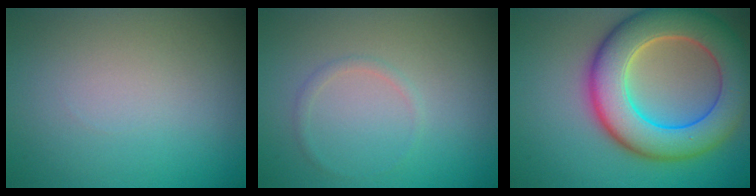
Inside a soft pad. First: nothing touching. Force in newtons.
{"total": 0.8, "press": 0.8, "slide": 0.0}
{"total": 10.5, "press": 10.5, "slide": 0.6}